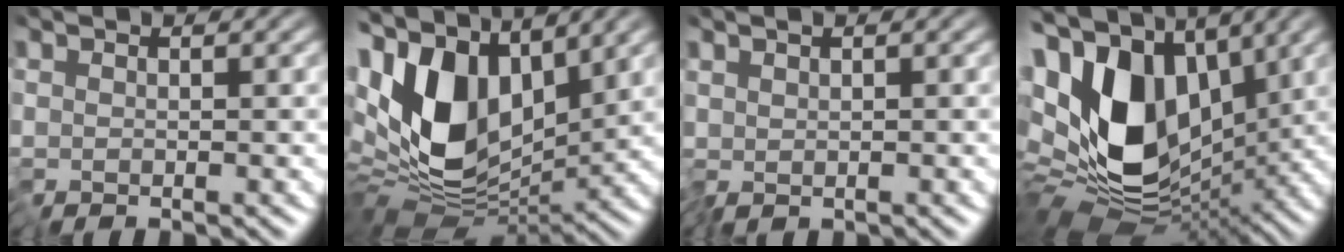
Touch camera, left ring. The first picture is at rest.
{"total": 11.2, "force": [1.4, 7.0, 8.7], "torque": [-0.182, -0.011, 0.015]}
{"total": 1.0, "force": [0.0, 0.7, 0.7], "torque": [-0.014, -0.002, 0.000]}
{"total": 15.4, "force": [1.5, 10.4, 11.3], "torque": [-0.216, -0.019, 0.038]}